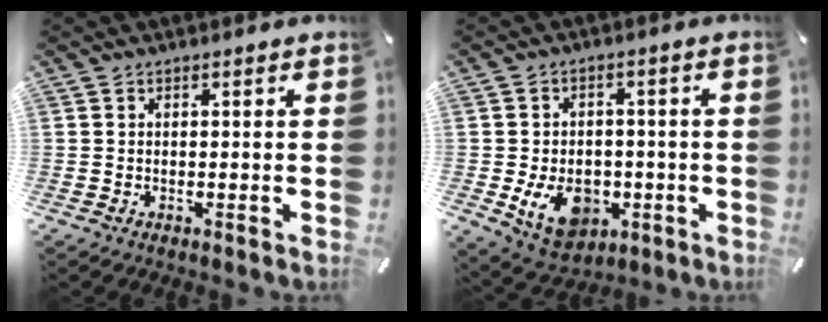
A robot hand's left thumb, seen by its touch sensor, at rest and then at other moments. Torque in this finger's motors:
{"motor_torque": [0.78, 2.82, 0.78, -0.23, 0.22]}